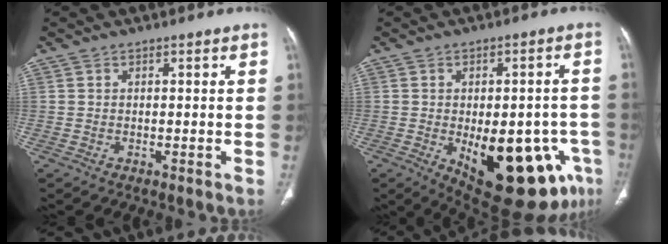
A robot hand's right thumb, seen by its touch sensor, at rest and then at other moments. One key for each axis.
{"total": 23.1, "fx": -7.9, "fy": 10.5, "fz": 19.1, "tx": -0.193, "ty": 0.005, "tz": -0.079}